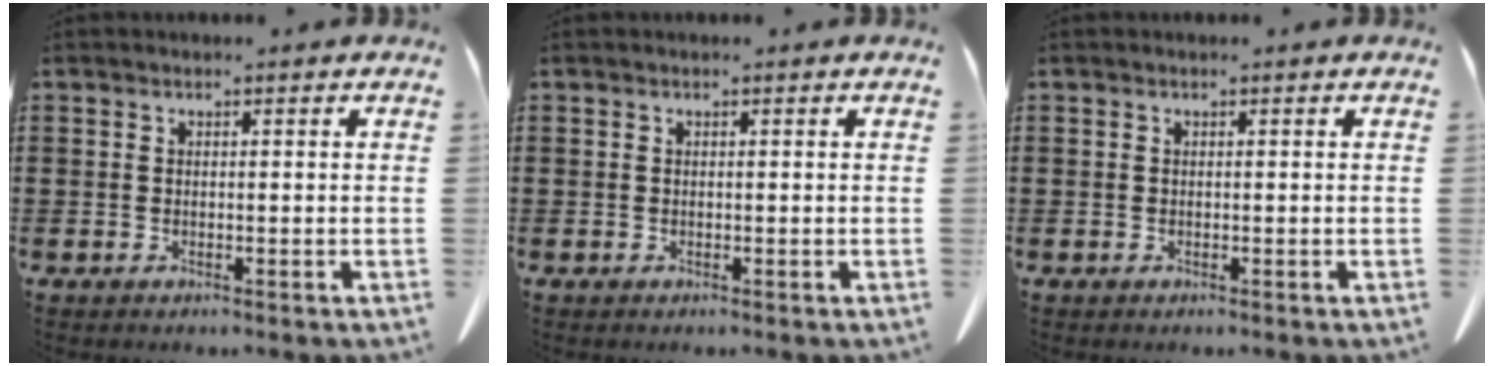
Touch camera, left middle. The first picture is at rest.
{"total": 0.0}
{"total": 0.0}